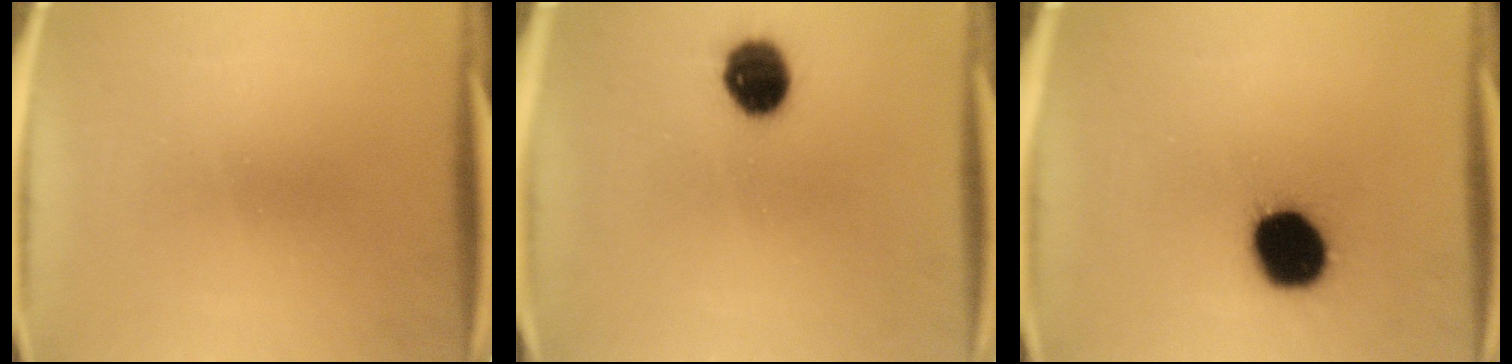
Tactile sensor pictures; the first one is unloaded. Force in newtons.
{"total": 9.4}
{"total": 16.3}